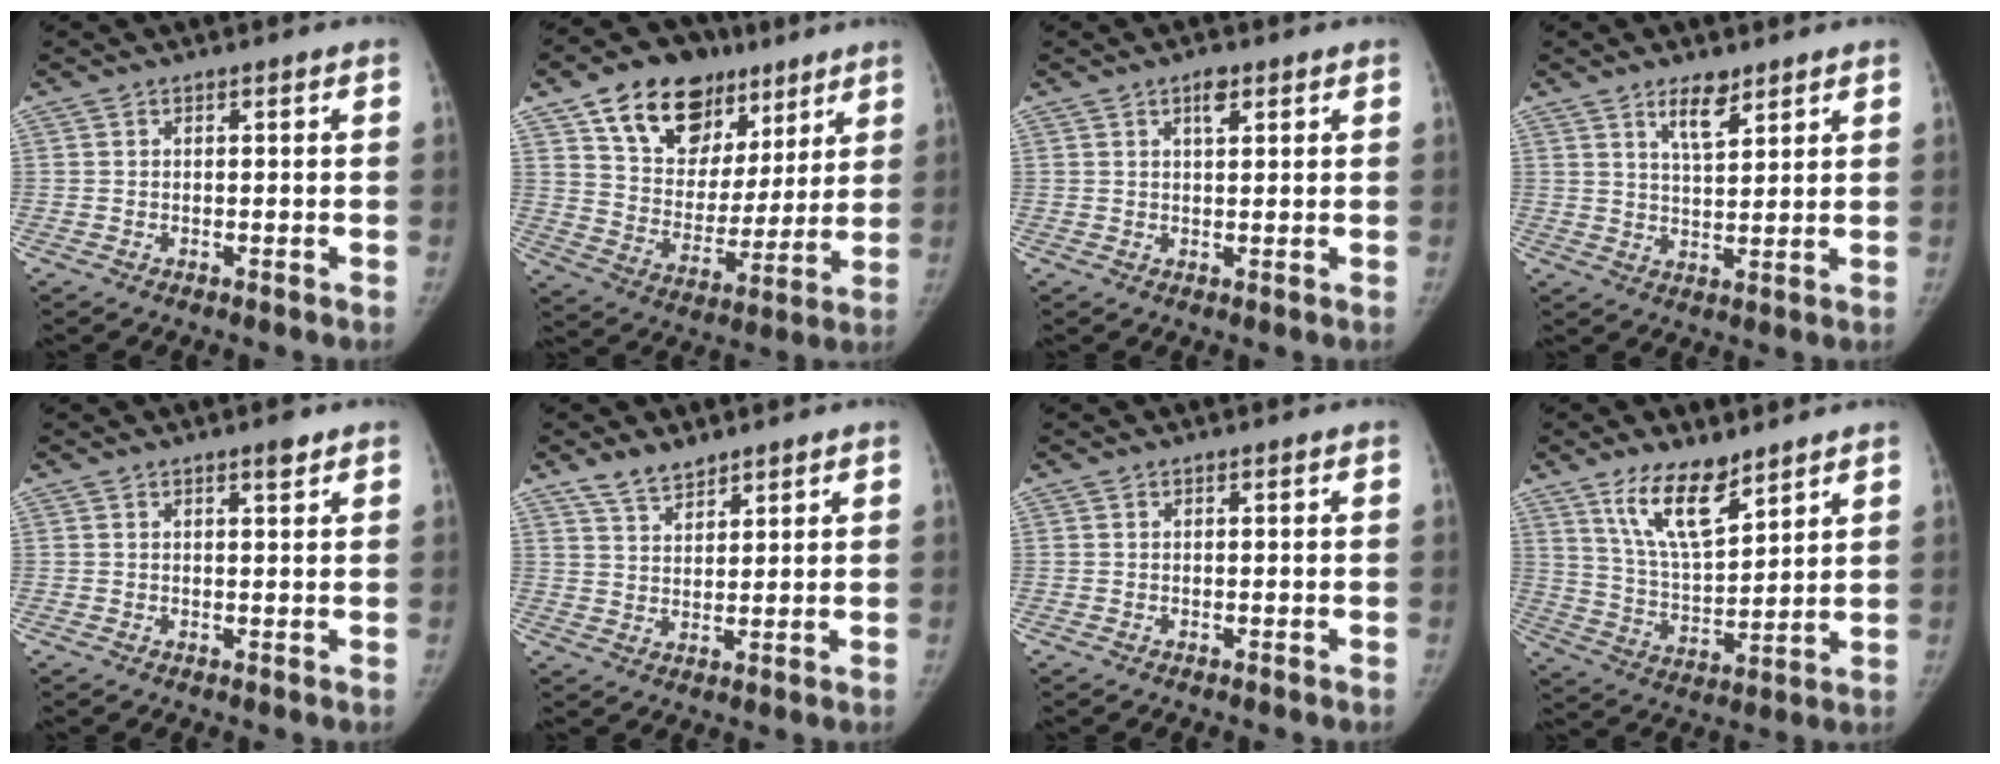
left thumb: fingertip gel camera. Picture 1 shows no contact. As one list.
[{"total": 20.6, "force": [11.7, 13.6, 10.0], "torque": [-0.113, -0.031, 0.197]}, {"total": 2.7, "force": [1.5, 1.2, 1.9], "torque": [-0.022, -0.004, 0.023]}, {"total": 5.5, "force": [3.7, 2.0, 3.5], "torque": [-0.043, -0.029, 0.066]}, {"total": 1.9, "force": [1.4, 0.5, 1.3], "torque": [-0.016, -0.008, 0.020]}, {"total": 5.2, "force": [4.2, 2.3, 2.0], "torque": [-0.022, -0.024, 0.085]}, {"total": 0.0}, {"total": 12.0, "force": [8.2, 4.4, 7.6], "torque": [-0.113, -0.056, 0.162]}]